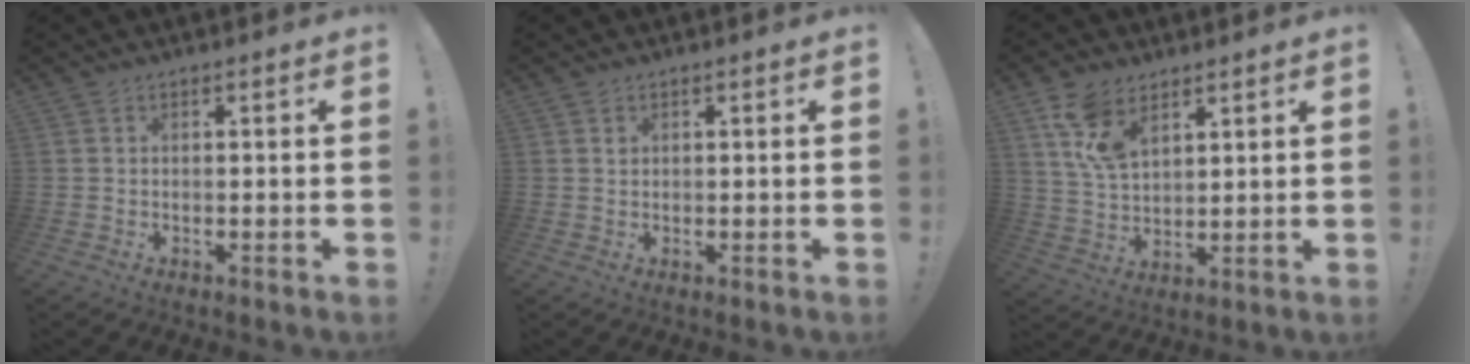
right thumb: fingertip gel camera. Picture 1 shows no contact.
{"total": 0.6, "force": [0.3, 0.5, 0.0], "torque": [0.002, -0.001, 0.006]}
{"total": 10.2, "force": [6.4, 5.7, 5.5], "torque": [-0.110, -0.020, 0.127]}